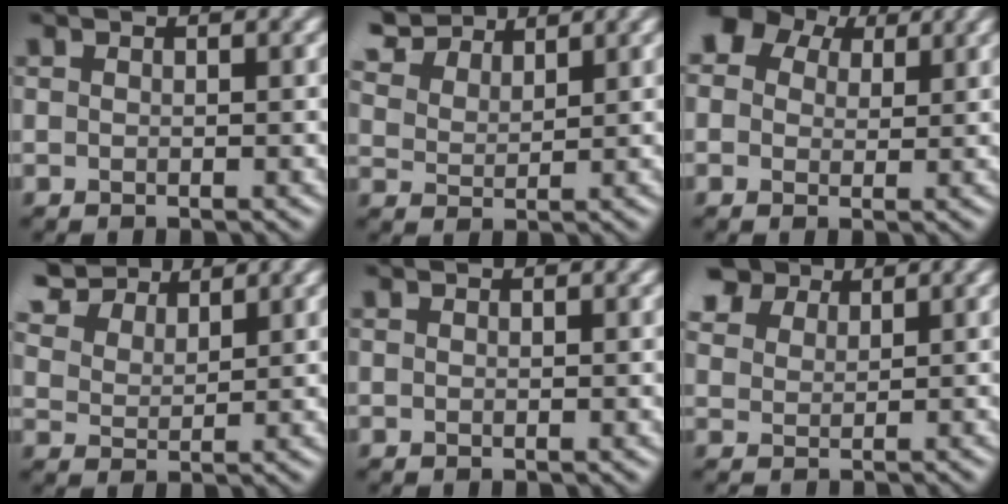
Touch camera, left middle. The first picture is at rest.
{"total": 6.8, "force": [5.8, 2.7, 2.3], "torque": [-0.076, 0.007, 0.108]}
{"total": 4.5, "force": [2.5, 3.3, 1.9], "torque": [-0.043, 0.009, 0.028]}
{"total": 7.5, "force": [6.2, 3.2, 2.6], "torque": [-0.085, 0.007, 0.114]}
{"total": 0.0}
{"total": 4.8, "force": [3.9, 2.5, 1.3], "torque": [-0.043, 0.008, 0.070]}